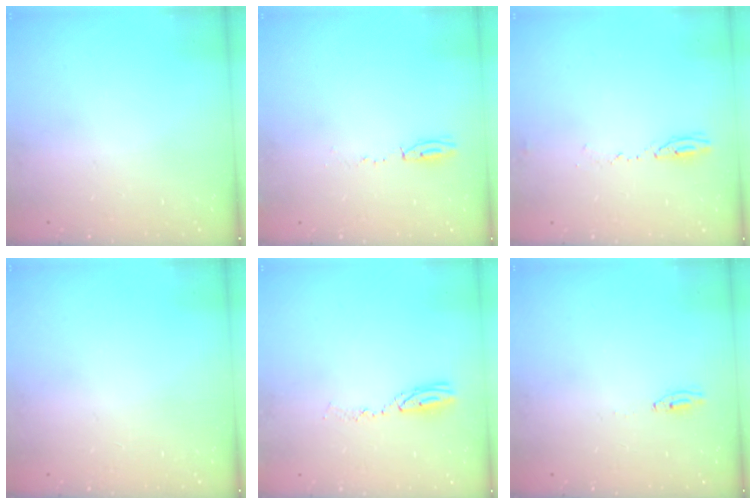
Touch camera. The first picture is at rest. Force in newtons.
{"total": 3.9, "press": 3.8, "slide": 0.9}
{"total": 3.9, "press": 3.8, "slide": 1.2}
{"total": 0.0}
{"total": 5.4, "press": 5.3, "slide": 0.6}
{"total": 2.0, "press": 2.0, "slide": 0.2}